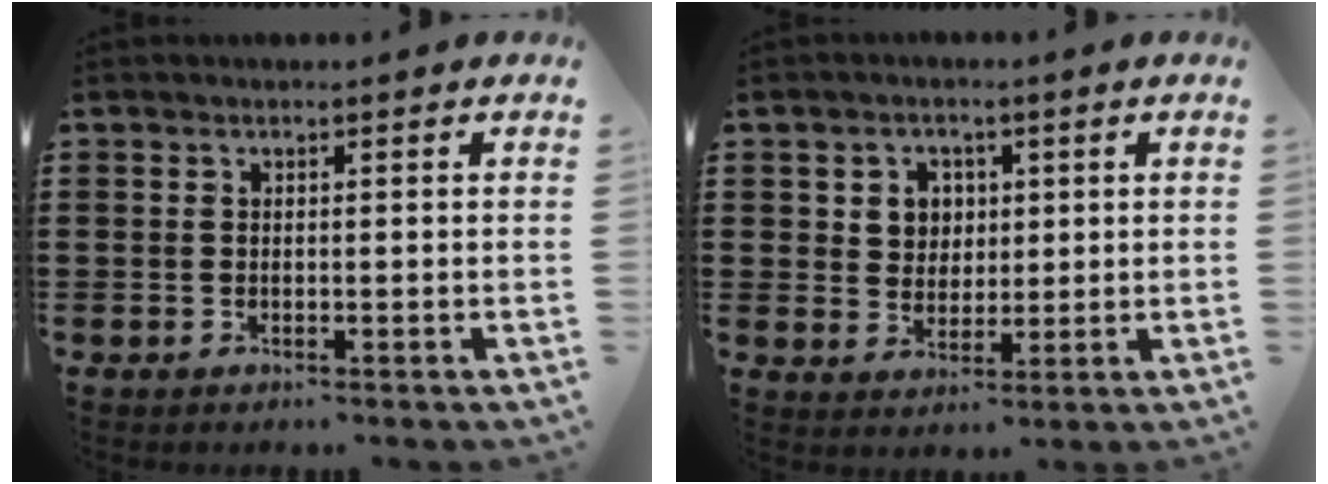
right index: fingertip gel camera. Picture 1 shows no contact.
{"total": 4.1, "force": [1.2, 3.7, 1.2], "torque": [-0.032, 0.009, 0.018]}